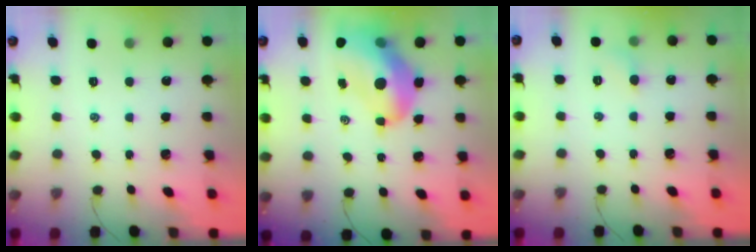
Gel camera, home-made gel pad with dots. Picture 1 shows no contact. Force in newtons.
{"total": 16.7, "press": 16.1, "slide": 4.6}
{"total": 3.5, "press": 3.3, "slide": 1.2}